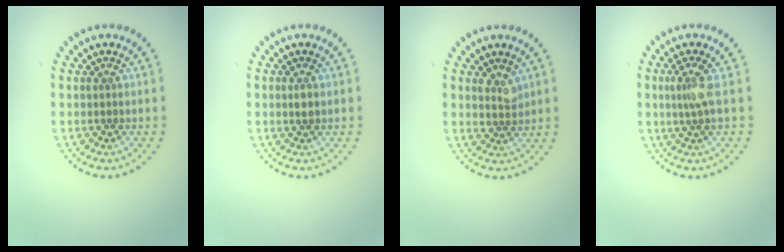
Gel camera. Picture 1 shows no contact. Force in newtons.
{"total": 1.0, "press": 1.0, "slide": 0.4}
{"total": 1.7, "press": 1.4, "slide": 1.0}
{"total": 2.1, "press": 1.5, "slide": 1.5}